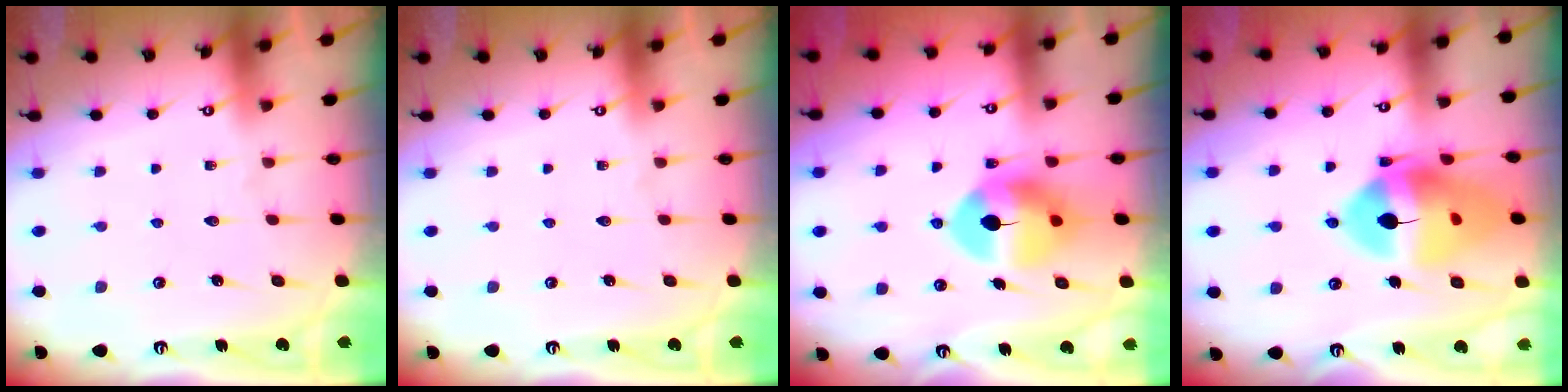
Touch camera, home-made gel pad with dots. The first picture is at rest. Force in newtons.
{"total": 0.0}
{"total": 10.3, "press": 10.1, "slide": 1.7}
{"total": 18.3, "press": 18.2, "slide": 2.2}